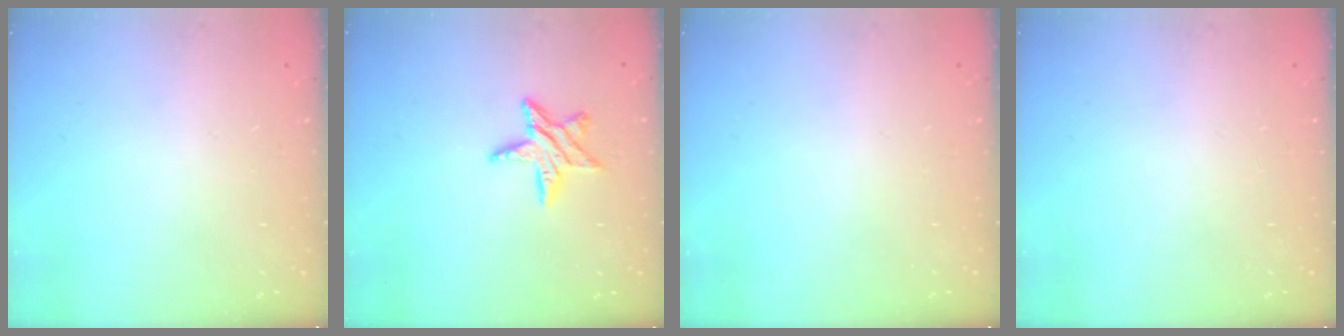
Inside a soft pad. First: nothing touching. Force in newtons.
{"total": 9.4, "press": 9.3, "slide": 0.6}
{"total": 0.0}
{"total": 0.0}